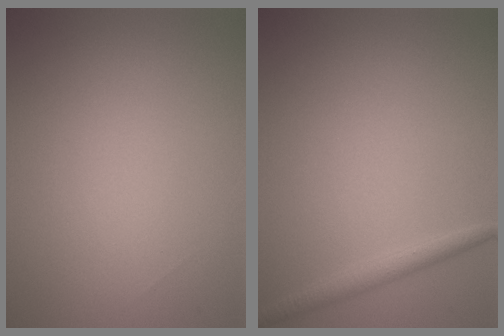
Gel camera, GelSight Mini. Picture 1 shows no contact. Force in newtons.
{"total": 1.6, "press": 1.6, "slide": 0.1}